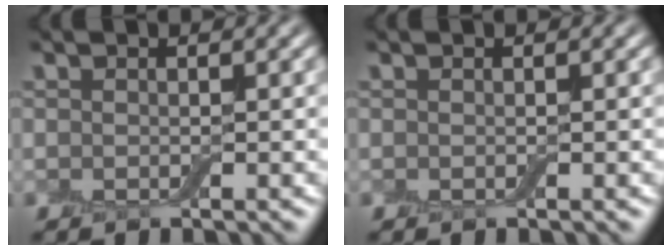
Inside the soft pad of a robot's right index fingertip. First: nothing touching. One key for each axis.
{"total": 0.0}